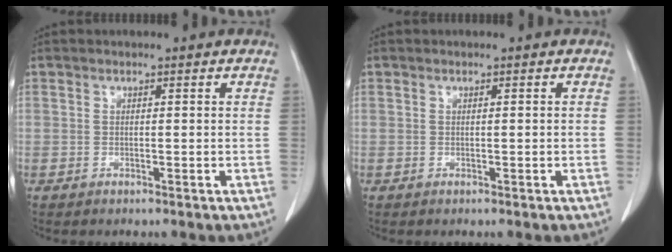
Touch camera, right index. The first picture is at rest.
{"total": 0.0}